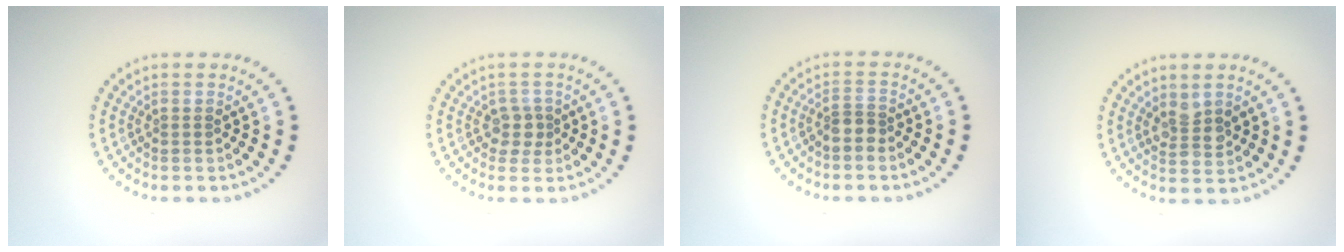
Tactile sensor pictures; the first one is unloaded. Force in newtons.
{"total": 1.7, "press": 1.4, "slide": 1.1}
{"total": 1.8, "press": 1.5, "slide": 1.0}
{"total": 2.3, "press": 2.2, "slide": 0.6}